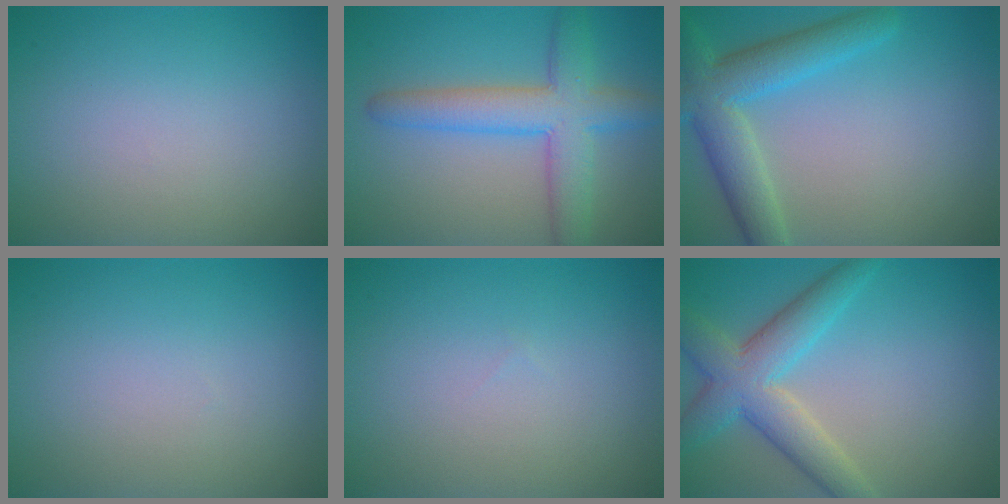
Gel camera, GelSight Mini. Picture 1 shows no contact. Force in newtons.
{"total": 6.1, "press": 6.1, "slide": 0.2}
{"total": 5.8, "press": 5.8, "slide": 0.3}
{"total": 0.0}
{"total": 0.0}
{"total": 5.9, "press": 5.9, "slide": 0.3}